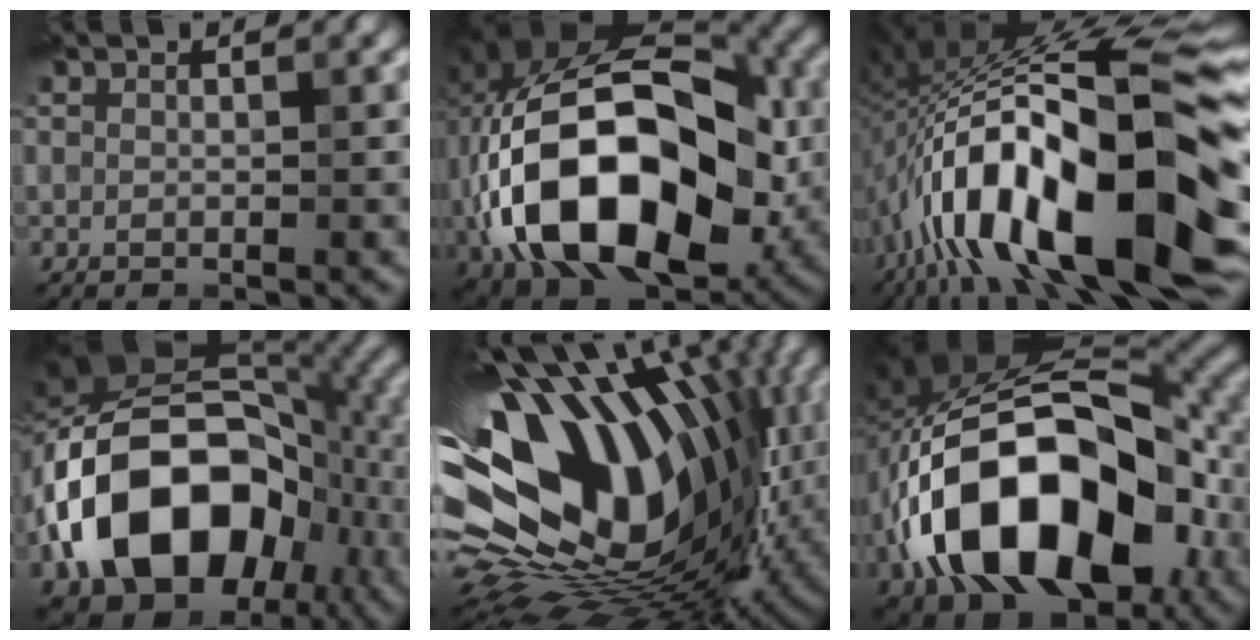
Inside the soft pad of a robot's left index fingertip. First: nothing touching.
{"total": 17.8, "force": [-3.1, 11.0, 13.6], "torque": [-0.263, 0.007, -0.063]}
{"total": 18.2, "force": [-5.4, 5.5, 16.5], "torque": [-0.261, 0.055, -0.094]}
{"total": 18.5, "force": [-4.1, 13.1, 12.4], "torque": [-0.227, 0.009, -0.076]}
{"total": 17.8, "force": [1.8, 10.4, 14.3], "torque": [-0.273, 0.006, 0.025]}
{"total": 15.8, "force": [-4.8, 9.4, 11.8], "torque": [-0.197, 0.003, -0.088]}